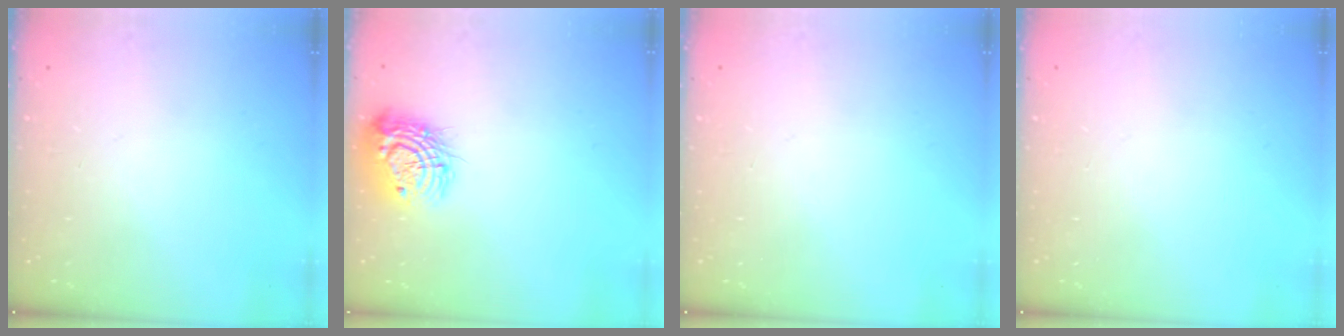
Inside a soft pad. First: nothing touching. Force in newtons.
{"total": 13.6, "press": 13.5, "slide": 0.9}
{"total": 0.0}
{"total": 0.0}